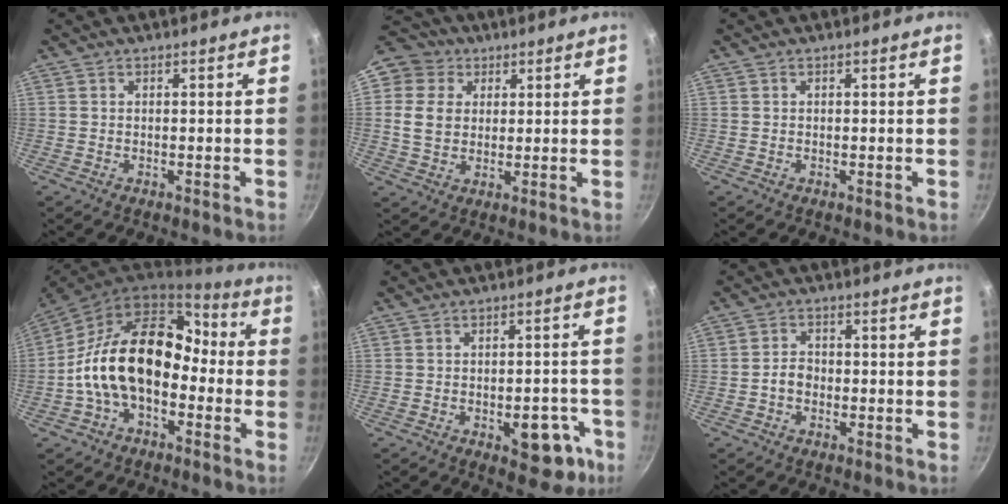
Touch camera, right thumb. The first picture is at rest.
{"total": 9.9, "force": [3.2, 8.3, 4.2], "torque": [-0.057, -0.002, 0.044]}
{"total": 0.0}
{"total": 18.7, "force": [-3.0, 12.4, 13.6], "torque": [-0.201, 0.060, -0.066]}
{"total": 9.6, "force": [-3.8, 5.3, 7.0], "torque": [-0.044, 0.025, -0.043]}
{"total": 3.0, "force": [-1.0, 2.4, 1.7], "torque": [-0.016, 0.017, -0.020]}